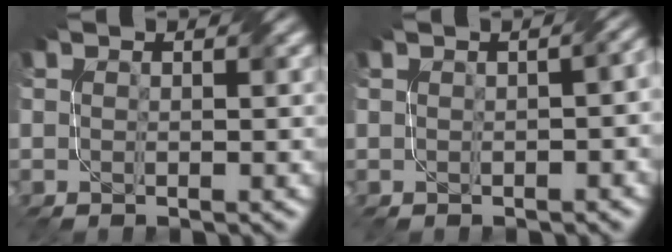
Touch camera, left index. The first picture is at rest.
{"total": 3.8, "force": [0.0, 1.9, 3.3], "torque": [-0.014, 0.008, 0.006]}